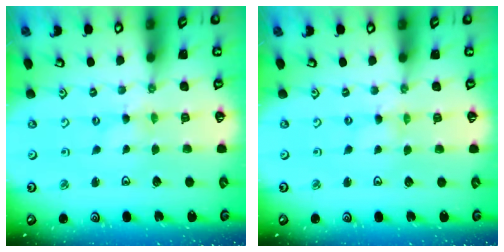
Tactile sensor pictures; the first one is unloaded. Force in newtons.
{"total": 0.0}